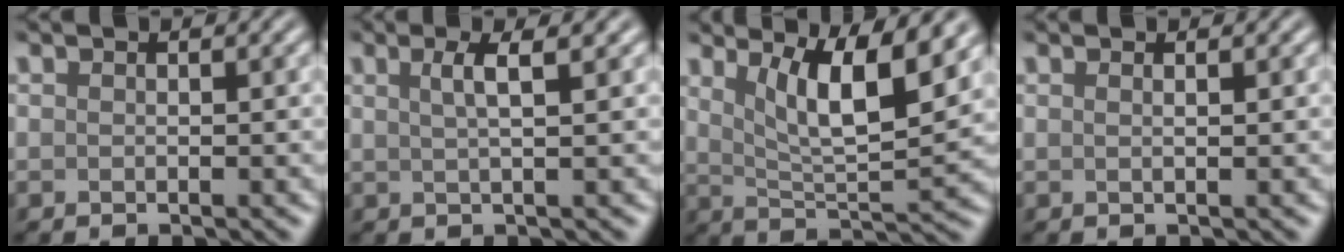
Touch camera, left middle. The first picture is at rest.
{"total": 2.6, "force": [1.0, 0.7, 2.3], "torque": [-0.029, 0.005, 0.013]}
{"total": 7.7, "force": [3.9, 1.9, 6.3], "torque": [-0.107, -0.007, 0.072]}
{"total": 1.0, "force": [0.6, 0.4, 0.8], "torque": [-0.004, -0.001, -0.002]}